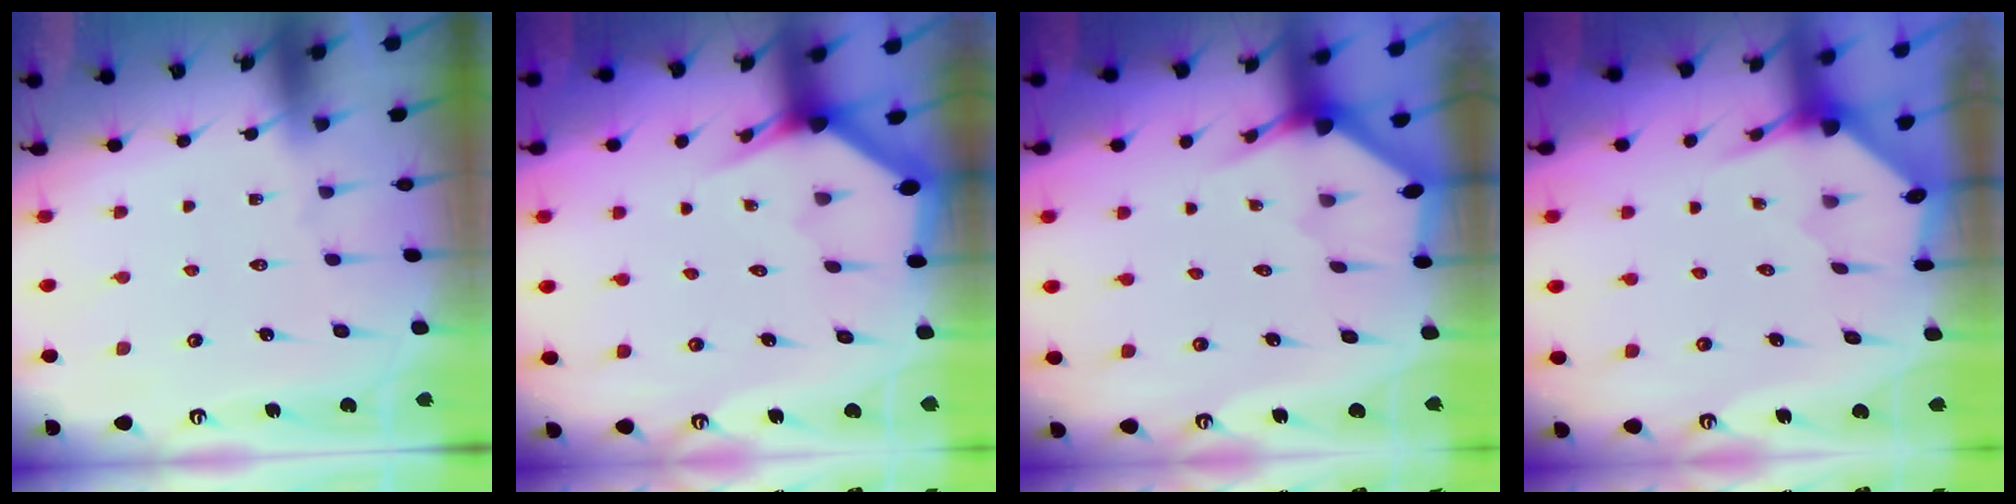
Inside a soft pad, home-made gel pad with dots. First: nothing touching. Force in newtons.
{"total": 2.8, "press": 2.8, "slide": 0.0}
{"total": 2.3, "press": 2.3, "slide": 0.1}
{"total": 3.2, "press": 3.2, "slide": 0.3}